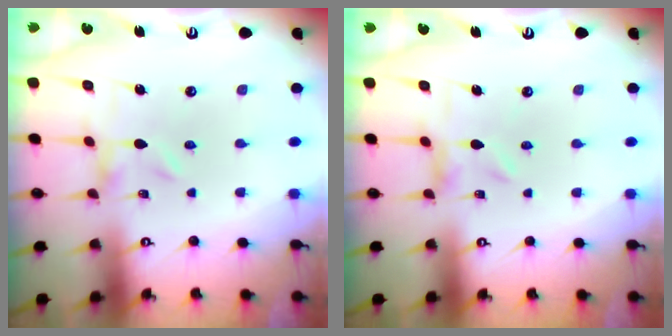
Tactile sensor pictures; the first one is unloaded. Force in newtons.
{"total": 2.0, "press": 2.0, "slide": 0.3}